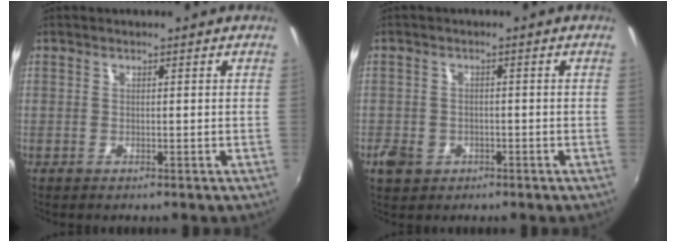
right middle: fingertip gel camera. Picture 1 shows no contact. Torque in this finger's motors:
{"motor_torque": [0.32, -0.32, 0.21, 0.04]}